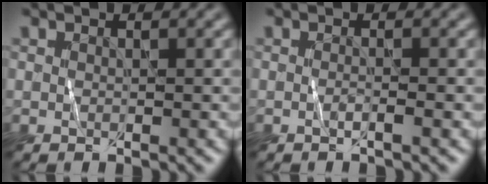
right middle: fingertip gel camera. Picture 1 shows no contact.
{"total": 0.9, "force": [-0.5, 0.1, 0.7], "torque": [-0.008, 0.001, -0.011]}